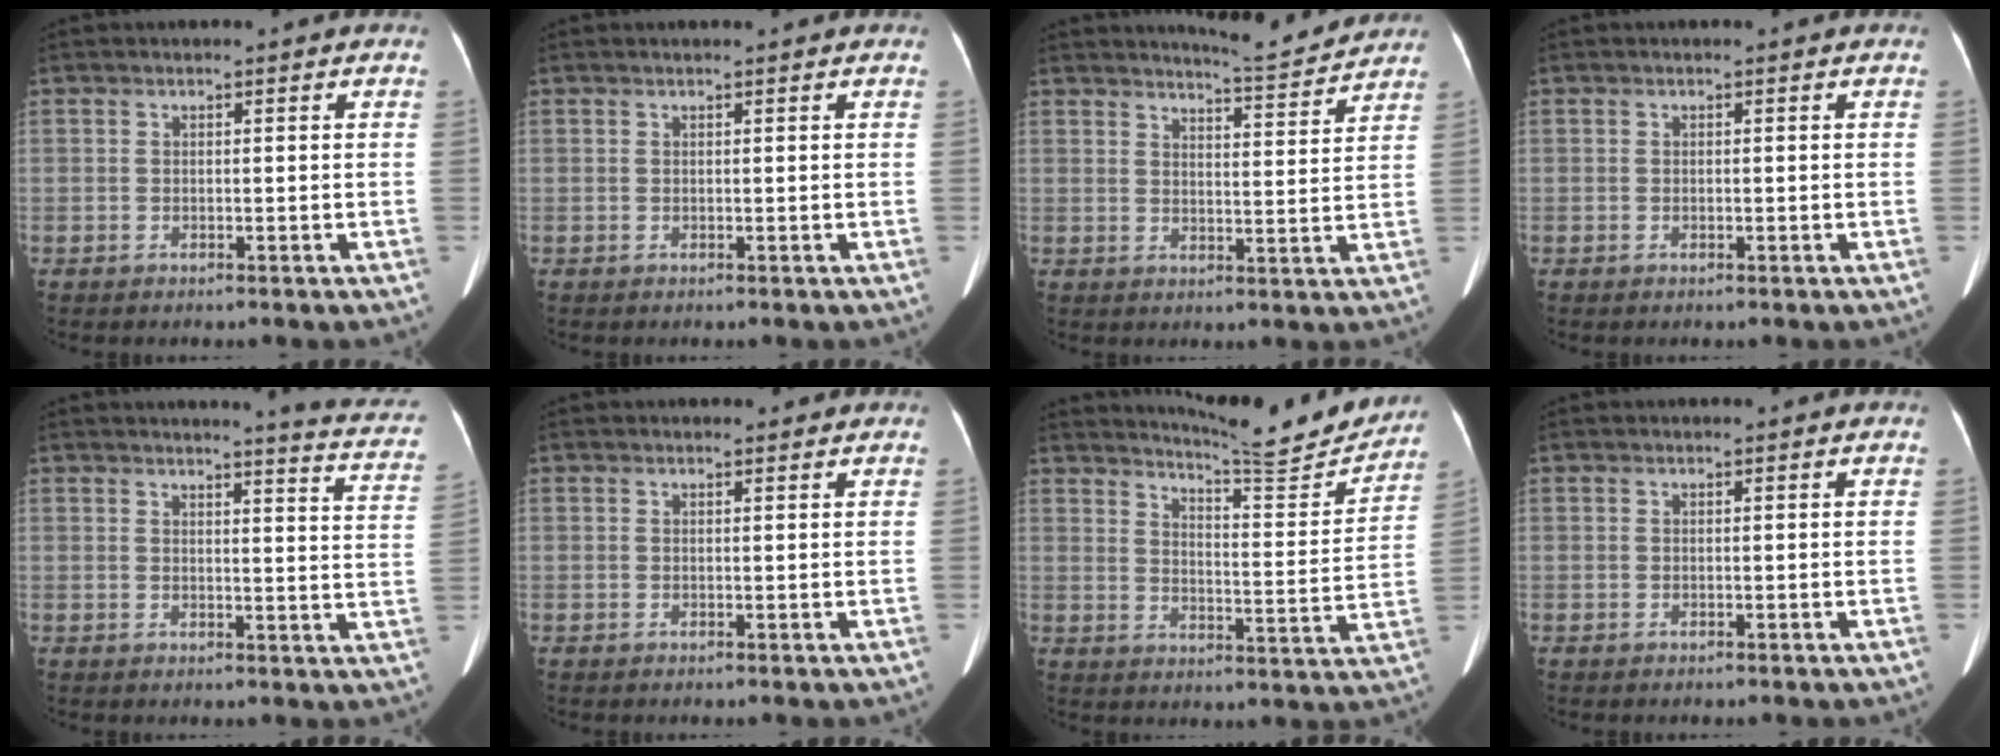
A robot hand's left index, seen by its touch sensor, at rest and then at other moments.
{"total": 1.6, "force": [1.4, 0.0, 0.7], "torque": [-0.010, 0.017, 0.021]}
{"total": 7.3, "force": [7.2, -0.4, 0.9], "torque": [-0.025, -0.015, 0.098]}
{"total": 0.0}
{"total": 11.2, "force": [10.4, -0.2, 4.0], "torque": [-0.035, -0.065, 0.089]}
{"total": 1.3, "force": [1.2, 0.3, 0.3], "torque": [-0.011, 0.002, 0.016]}
{"total": 14.4, "force": [14.0, 0.0, 3.3], "torque": [-0.051, -0.053, 0.180]}
{"total": 0.0}